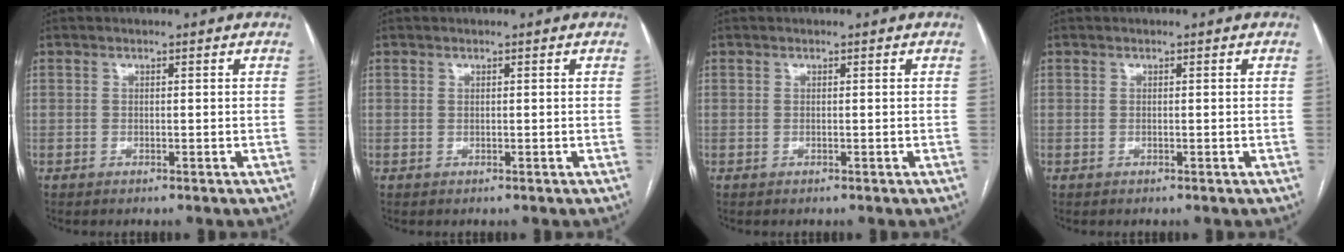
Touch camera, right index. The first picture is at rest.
{"total": 0.0}
{"total": 0.0}
{"total": 0.0}